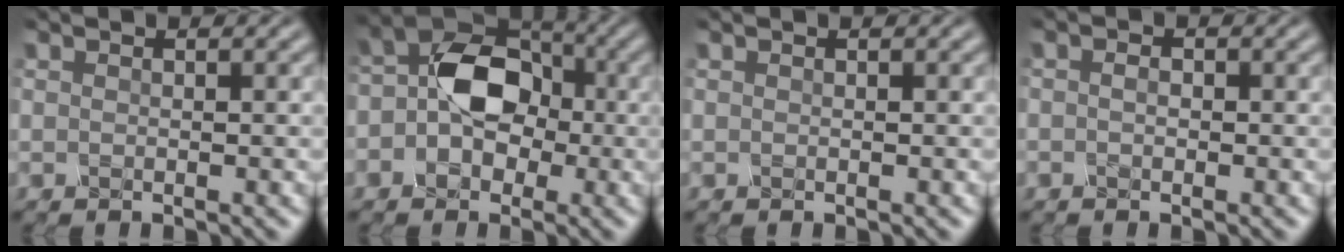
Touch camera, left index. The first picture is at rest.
{"total": 6.6, "force": [-0.6, 4.6, 4.6], "torque": [-0.070, 0.013, -0.020]}
{"total": 0.0}
{"total": 0.9, "force": [-0.2, 0.5, 0.7], "torque": [-0.013, -0.001, -0.004]}